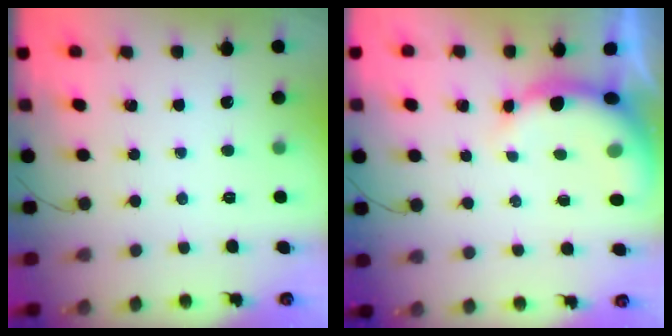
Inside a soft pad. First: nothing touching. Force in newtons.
{"total": 8.0, "press": 7.8, "slide": 1.4}